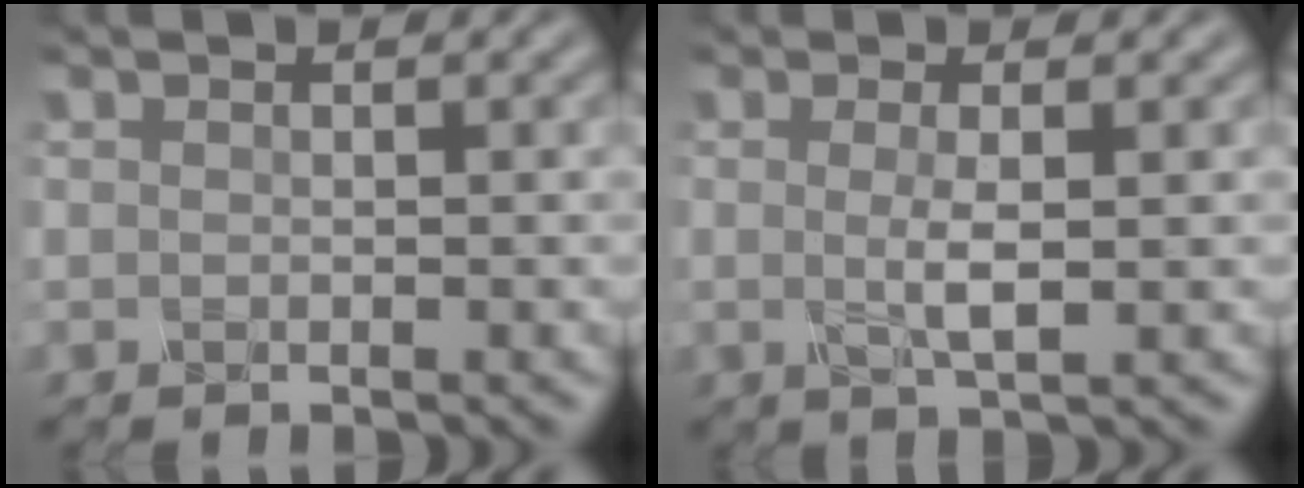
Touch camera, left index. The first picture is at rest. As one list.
[{"total": 2.4, "force": [0.1, 0.5, 2.3], "torque": [-0.047, -0.001, 0.000]}]